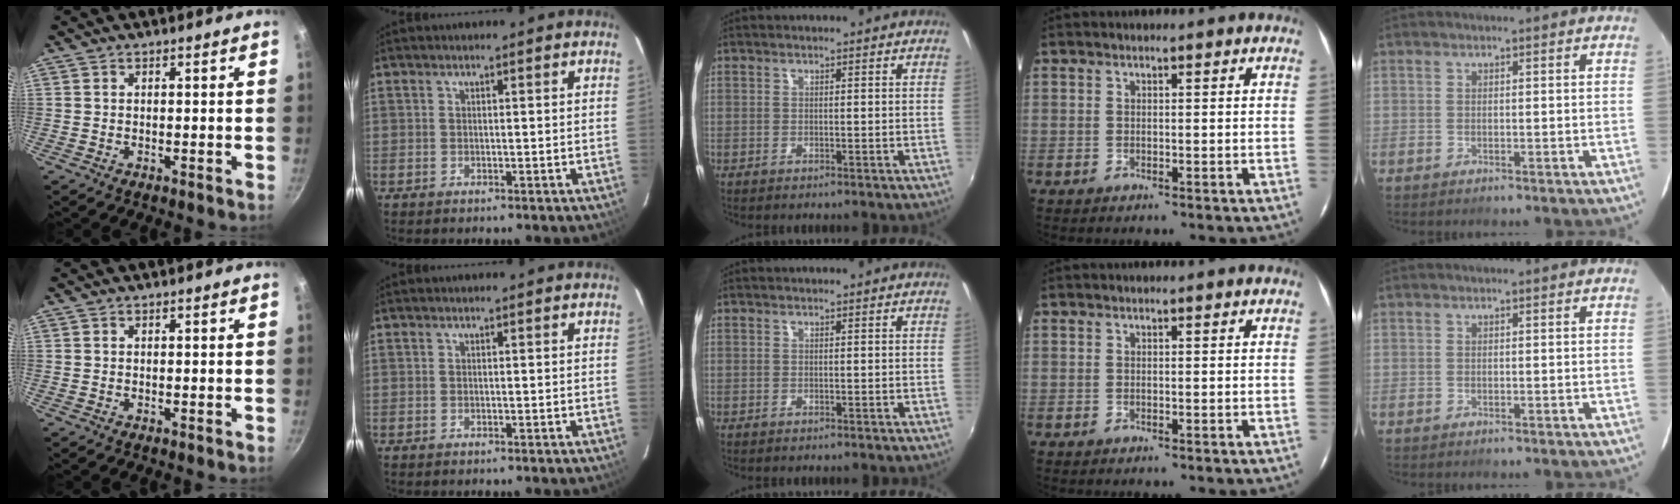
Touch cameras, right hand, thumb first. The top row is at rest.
{}